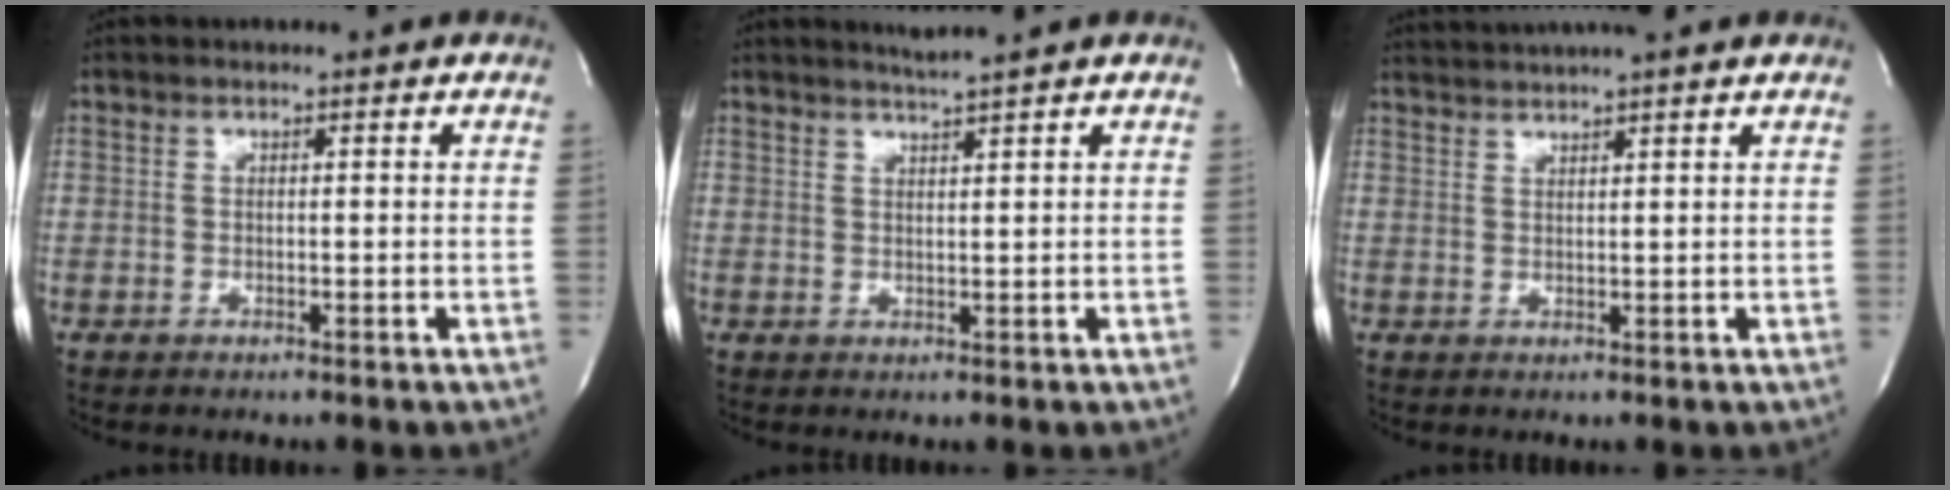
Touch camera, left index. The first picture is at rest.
{"total": 2.8, "force": [2.4, -1.2, 0.8], "torque": [-0.015, -0.008, 0.046]}
{"total": 8.5, "force": [7.7, -0.5, 3.6], "torque": [-0.066, 0.030, 0.113]}